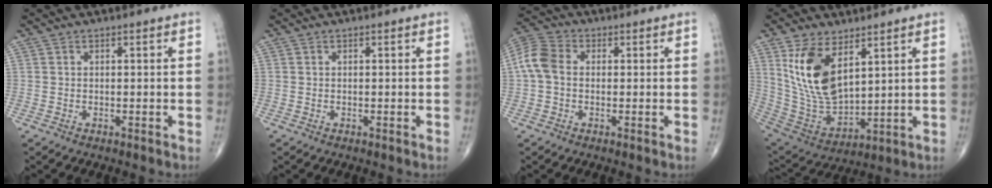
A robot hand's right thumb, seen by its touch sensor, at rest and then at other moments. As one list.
[{"total": 0.0}, {"total": 6.9, "force": [0.2, 5.0, 4.7], "torque": [-0.102, 0.021, -0.006]}, {"total": 15.5, "force": [6.6, 7.9, 11.6], "torque": [-0.209, -0.031, 0.149]}]